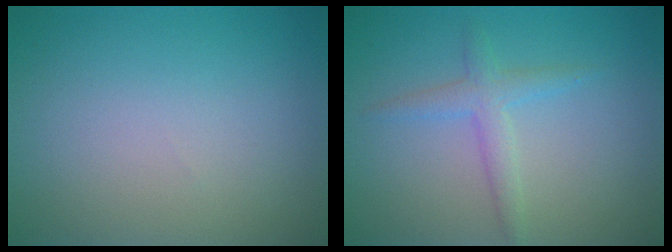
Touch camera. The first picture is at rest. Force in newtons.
{"total": 2.2, "press": 2.2, "slide": 0.1}